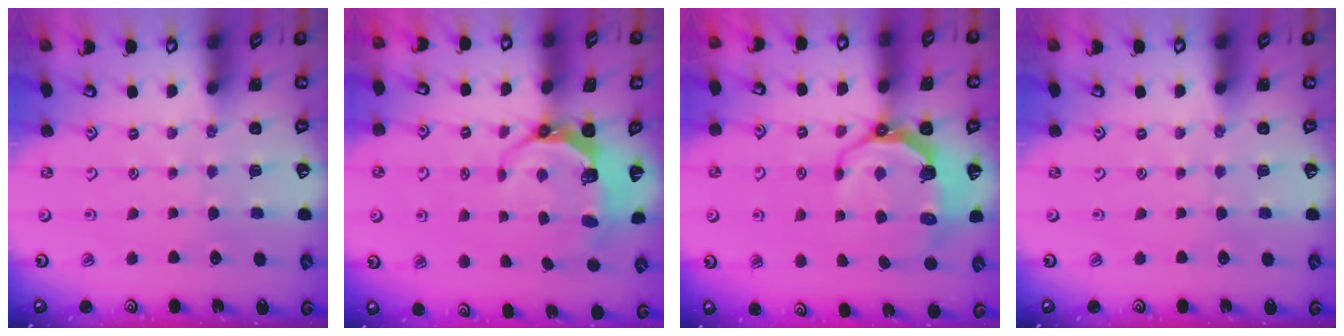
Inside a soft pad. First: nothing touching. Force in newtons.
{"total": 6.8, "press": 5.6, "slide": 3.9}
{"total": 7.8, "press": 6.4, "slide": 4.4}
{"total": 0.0}